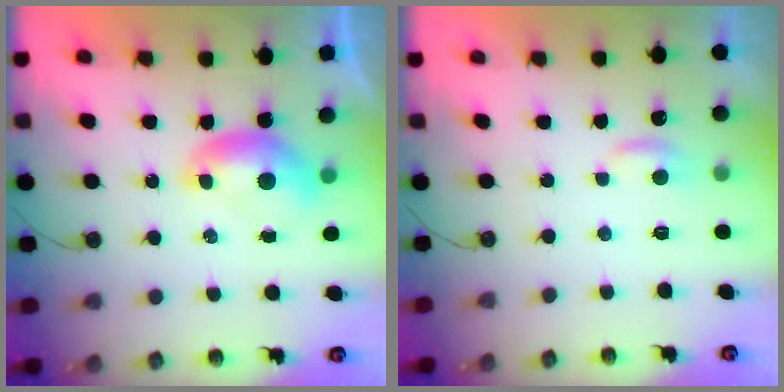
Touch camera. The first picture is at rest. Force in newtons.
{"total": 1.9, "press": 1.9, "slide": 0.4}